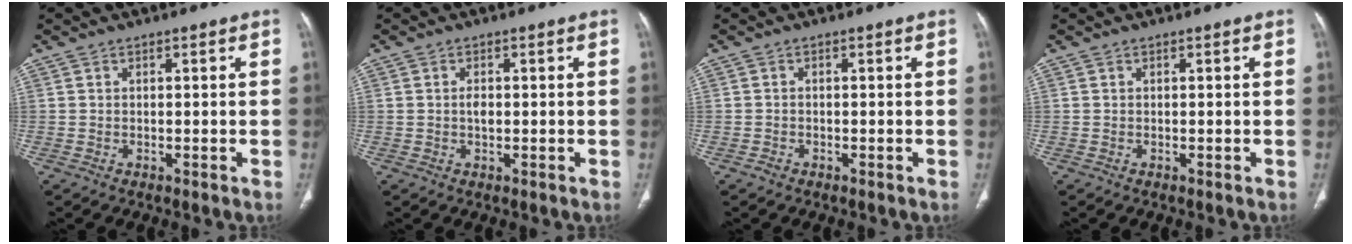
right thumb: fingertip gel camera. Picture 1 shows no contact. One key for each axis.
{"total": 1.5, "fx": 0.0, "fy": 0.9, "fz": 1.3, "tx": -0.022, "ty": 0.001, "tz": 0.001}
{"total": 1.0, "fx": -0.6, "fy": 0.7, "fz": 0.3, "tx": -0.007, "ty": 0.002, "tz": -0.015}
{"total": 0.0}